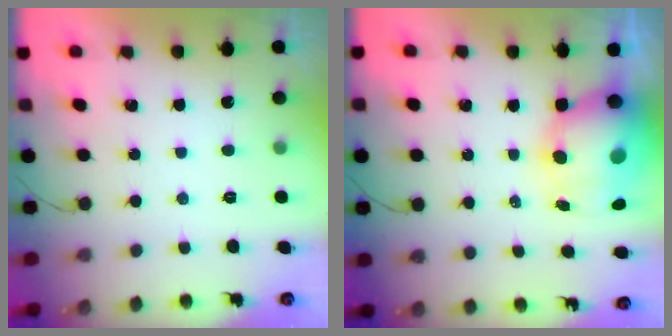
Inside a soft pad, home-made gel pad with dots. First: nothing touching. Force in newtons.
{"total": 11.7, "press": 11.2, "slide": 3.3}